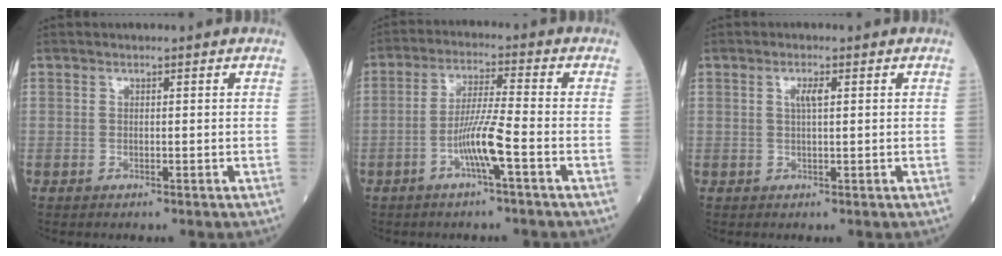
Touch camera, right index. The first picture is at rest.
{"total": 6.6, "force": [-2.7, -0.6, 6.0], "torque": [-0.122, 0.003, -0.053]}
{"total": 1.9, "force": [0.6, 0.3, 1.8], "torque": [-0.036, 0.001, 0.010]}